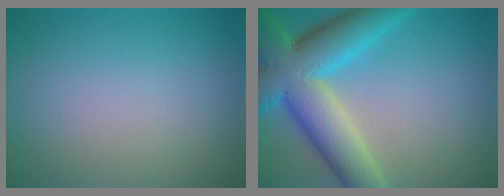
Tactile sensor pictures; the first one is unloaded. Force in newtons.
{"total": 10.6, "press": 10.6, "slide": 0.5}